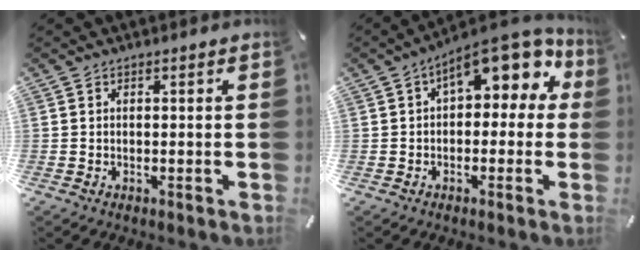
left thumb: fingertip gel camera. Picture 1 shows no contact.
{"total": 11.6, "force": [5.5, 5.8, 8.4], "torque": [-0.122, -0.032, 0.096]}